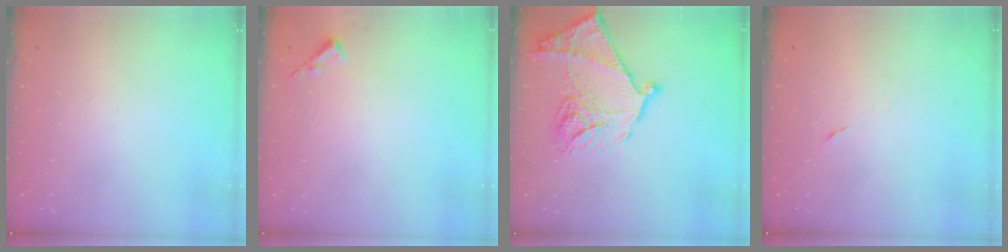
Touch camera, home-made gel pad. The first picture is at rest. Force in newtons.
{"total": 6.4, "press": 6.4, "slide": 0.5}
{"total": 20.5, "press": 20.5, "slide": 1.8}
{"total": 3.9, "press": 3.5, "slide": 1.6}